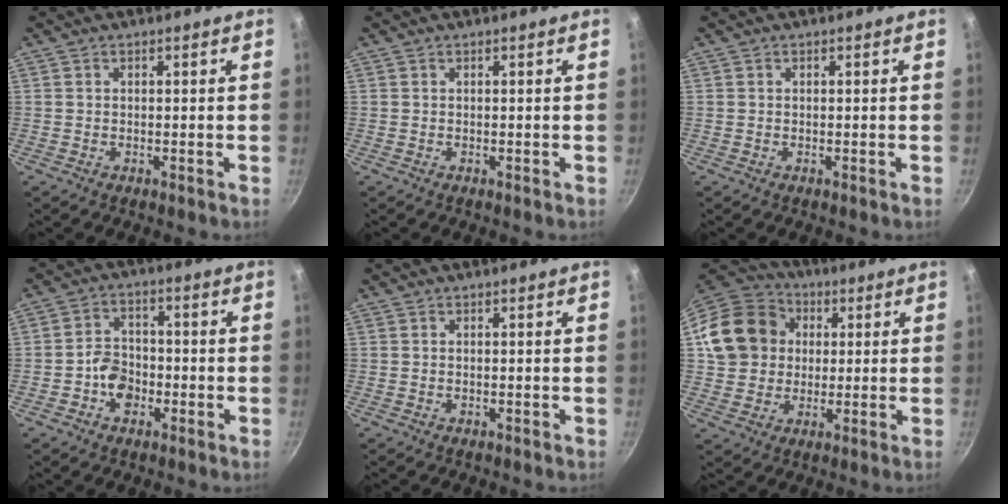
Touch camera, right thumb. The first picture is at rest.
{"total": 0.0}
{"total": 0.0}
{"total": 6.2, "force": [-2.2, 4.8, 3.4], "torque": [-0.032, 0.022, -0.044]}
{"total": 0.0}
{"total": 15.8, "force": [3.0, 13.8, 7.3], "torque": [-0.120, 0.028, 0.047]}